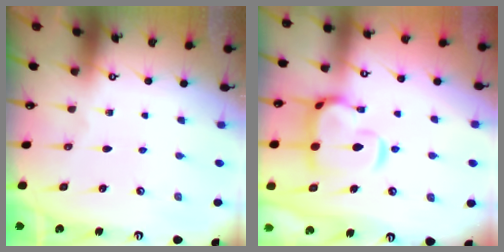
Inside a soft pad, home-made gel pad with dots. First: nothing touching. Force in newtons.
{"total": 7.9, "press": 7.7, "slide": 1.6}